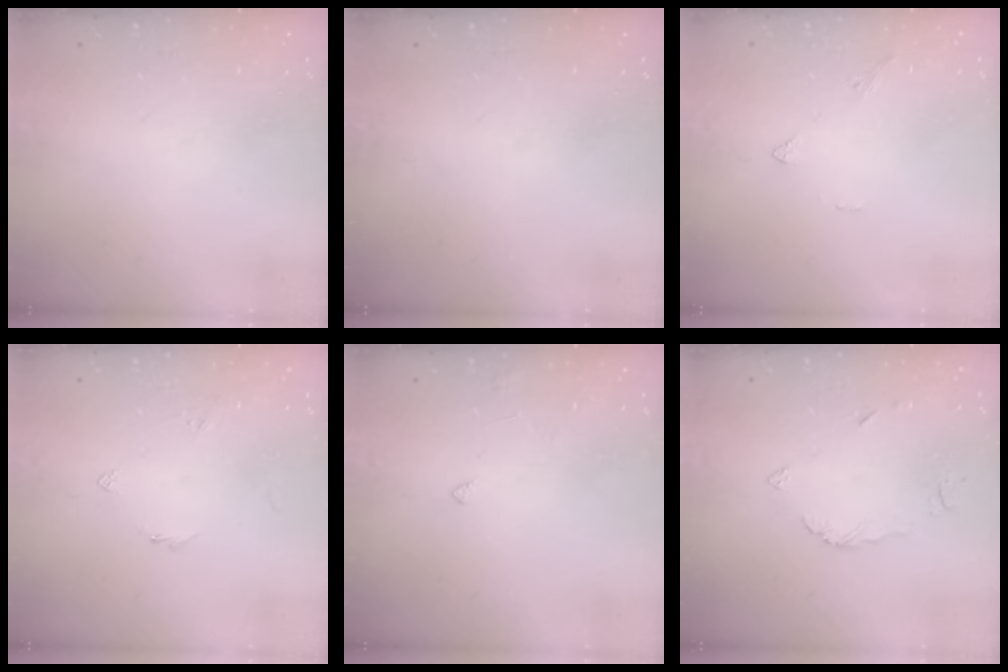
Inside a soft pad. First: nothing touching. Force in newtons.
{"total": 0.0}
{"total": 1.4, "press": 1.4, "slide": 0.4}
{"total": 2.8, "press": 2.7, "slide": 0.6}
{"total": 3.0, "press": 3.0, "slide": 0.2}
{"total": 4.5, "press": 4.4, "slide": 0.4}